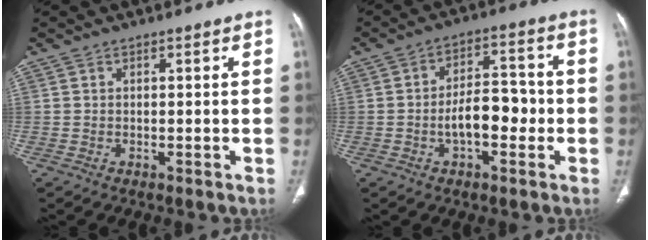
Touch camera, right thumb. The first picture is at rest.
{"total": 8.8, "force": [-2.0, 4.7, 7.2], "torque": [-0.103, 0.033, -0.036]}